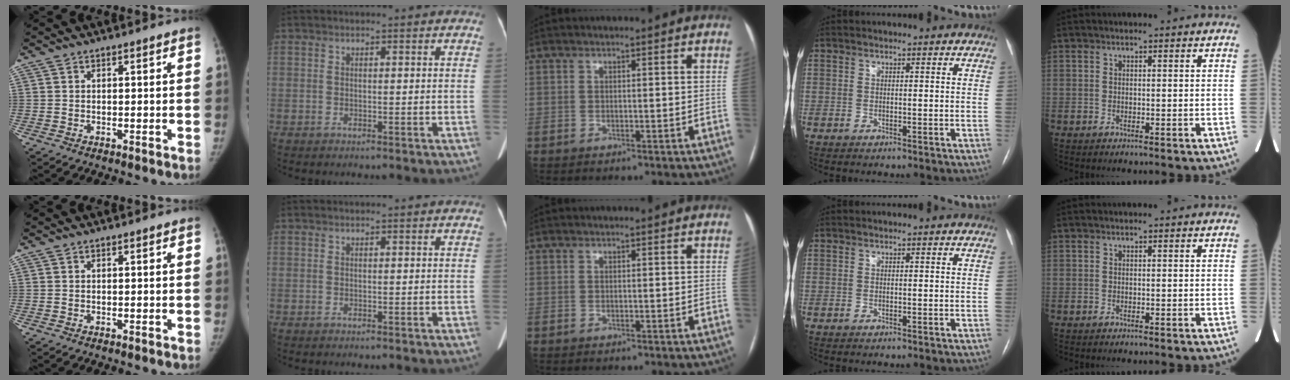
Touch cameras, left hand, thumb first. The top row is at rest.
{}